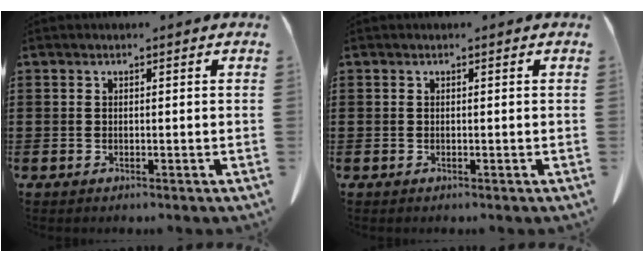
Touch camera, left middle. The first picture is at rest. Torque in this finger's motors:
{"motor_torque": [0.00, 0.00, 0.00, 0.00]}